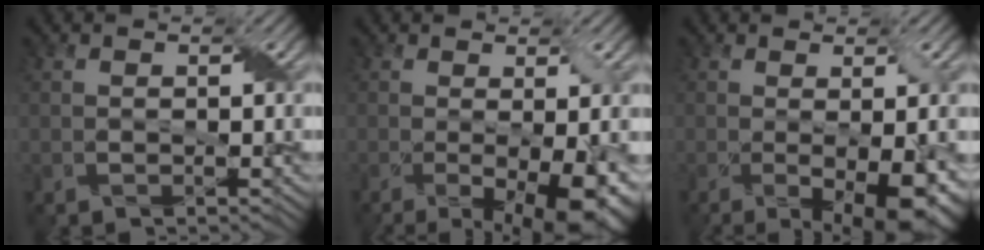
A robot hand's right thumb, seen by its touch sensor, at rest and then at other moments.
{"total": 9.7, "force": [-2.5, 3.2, 8.7], "torque": [-0.127, -0.029, -0.015]}
{"total": 9.2, "force": [-2.2, 3.1, 8.3], "torque": [-0.115, -0.029, -0.007]}